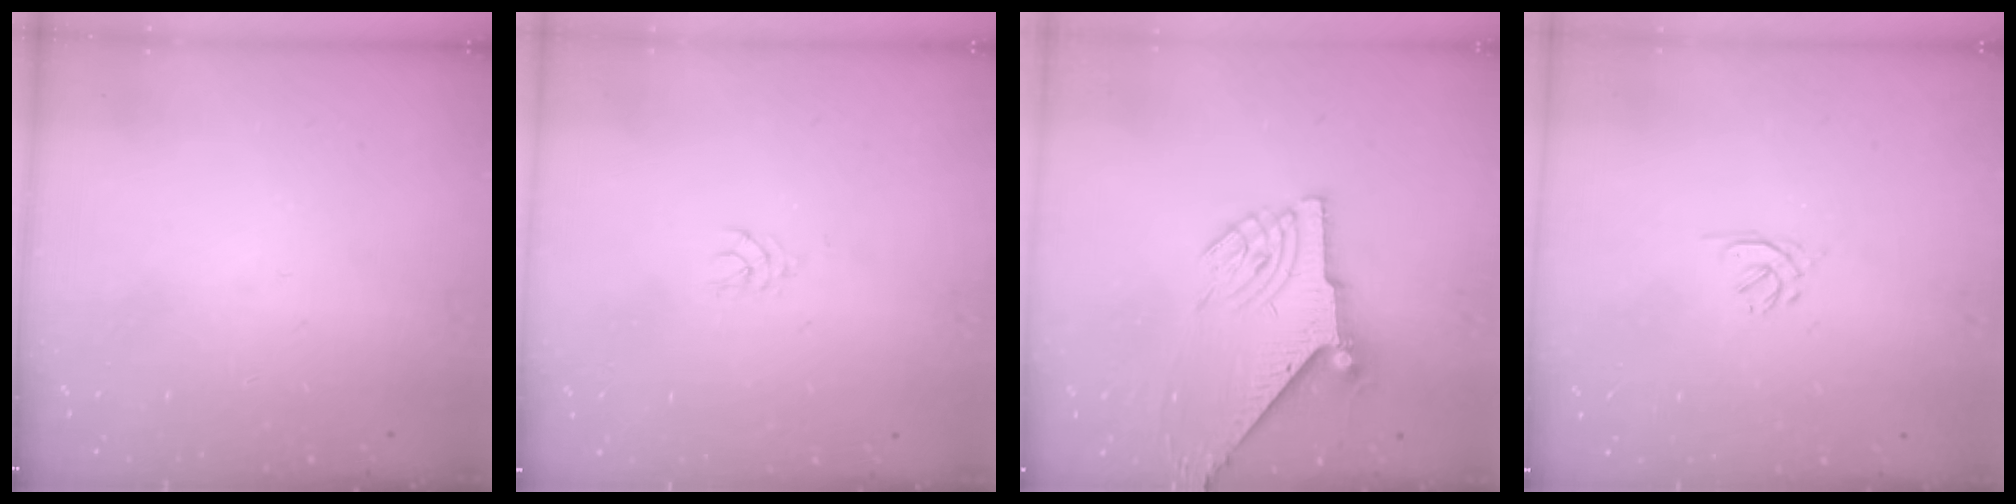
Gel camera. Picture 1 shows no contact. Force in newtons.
{"total": 2.5, "press": 2.4, "slide": 0.4}
{"total": 9.6, "press": 9.5, "slide": 1.0}
{"total": 1.3, "press": 1.2, "slide": 0.5}